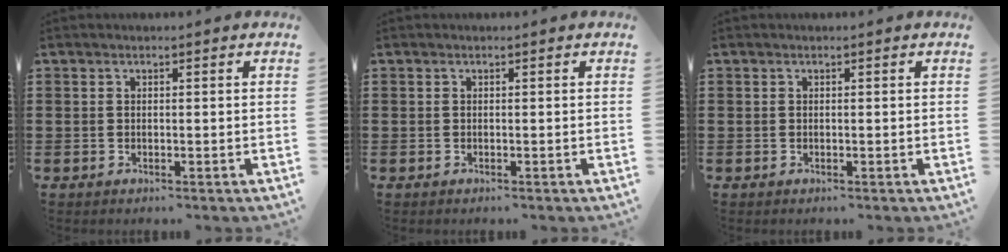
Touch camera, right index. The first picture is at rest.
{"total": 0.0}
{"total": 0.0}